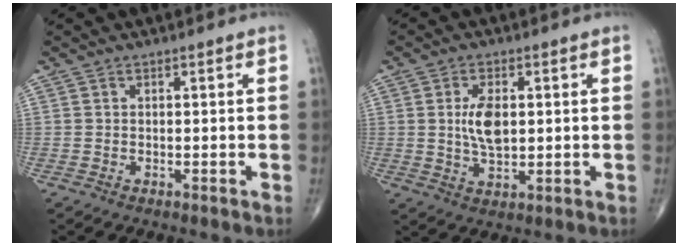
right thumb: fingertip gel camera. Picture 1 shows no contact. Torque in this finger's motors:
{"motor_torque": [0.19, 0.17, 0.17, 0.13, 0.03]}